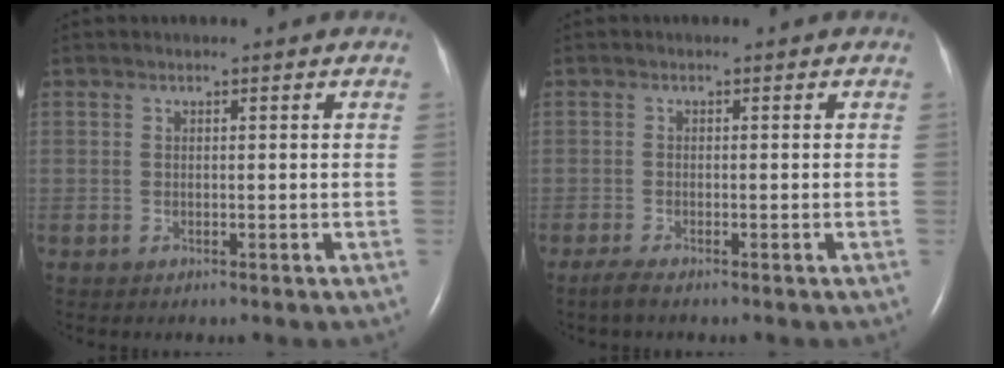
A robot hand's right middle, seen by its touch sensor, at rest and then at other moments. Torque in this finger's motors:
{"motor_torque": [0.22, -0.20, -0.01, 0.01]}